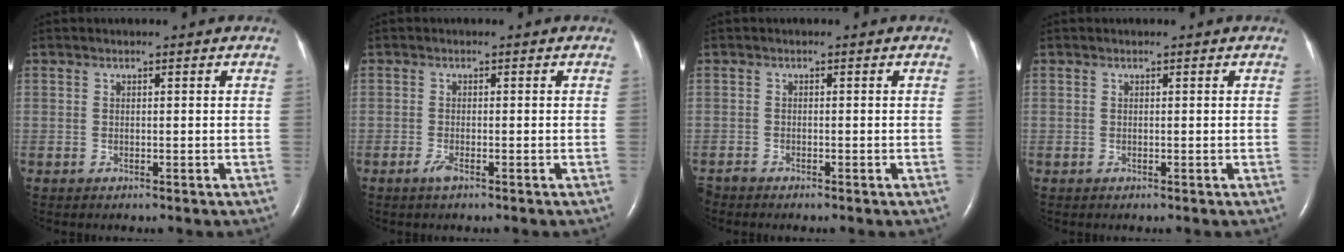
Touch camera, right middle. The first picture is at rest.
{"total": 1.2, "force": [-0.8, 0.1, 0.9], "torque": [-0.025, -0.003, -0.016]}
{"total": 0.9, "force": [-0.9, 0.1, 0.0], "torque": [-0.003, -0.003, -0.016]}
{"total": 0.0}